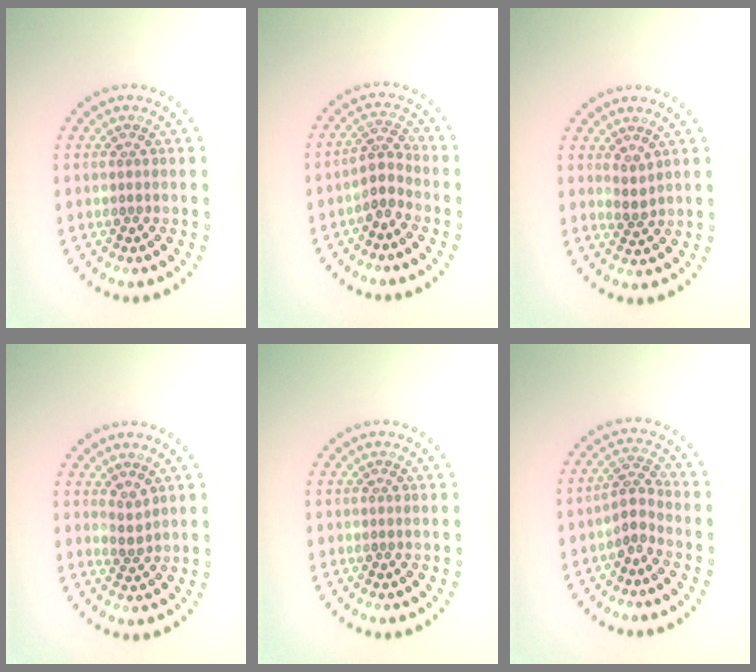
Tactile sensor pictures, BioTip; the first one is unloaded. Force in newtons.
{"total": 2.3, "press": 1.8, "slide": 1.5}
{"total": 1.3, "press": 0.9, "slide": 0.9}
{"total": 1.3, "press": 1.0, "slide": 0.9}
{"total": 0.0}
{"total": 2.1, "press": 1.5, "slide": 1.4}